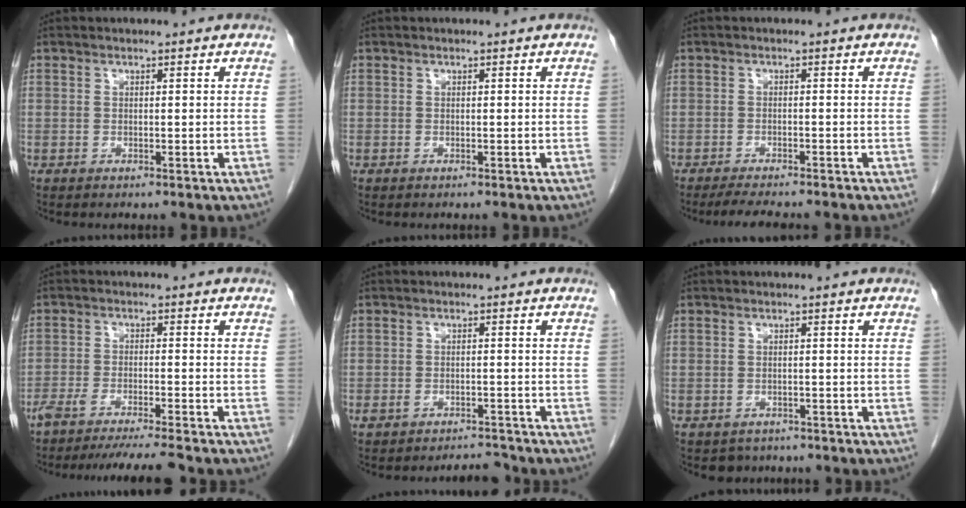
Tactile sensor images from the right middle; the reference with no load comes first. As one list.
[{"total": 0.0}, {"total": 6.3, "force": [-5.5, 0.9, 3.0], "torque": [-0.044, -0.012, -0.082]}, {"total": 9.3, "force": [-8.3, -1.0, 4.1], "torque": [-0.037, -0.021, -0.129]}, {"total": 2.6, "force": [-2.5, 0.8, 0.6], "torque": [-0.012, 0.004, -0.034]}, {"total": 2.5, "force": [-2.0, 1.5, -0.1], "torque": [-0.004, 0.003, -0.028]}]